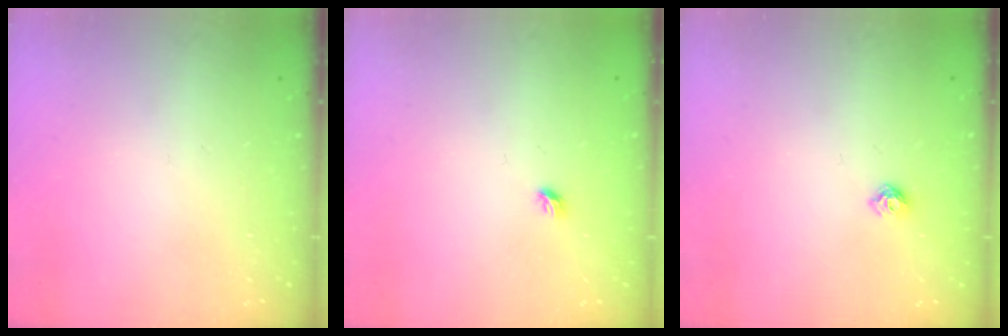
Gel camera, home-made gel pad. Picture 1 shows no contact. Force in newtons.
{"total": 3.9, "press": 3.8, "slide": 0.9}
{"total": 5.6, "press": 5.6, "slide": 0.9}